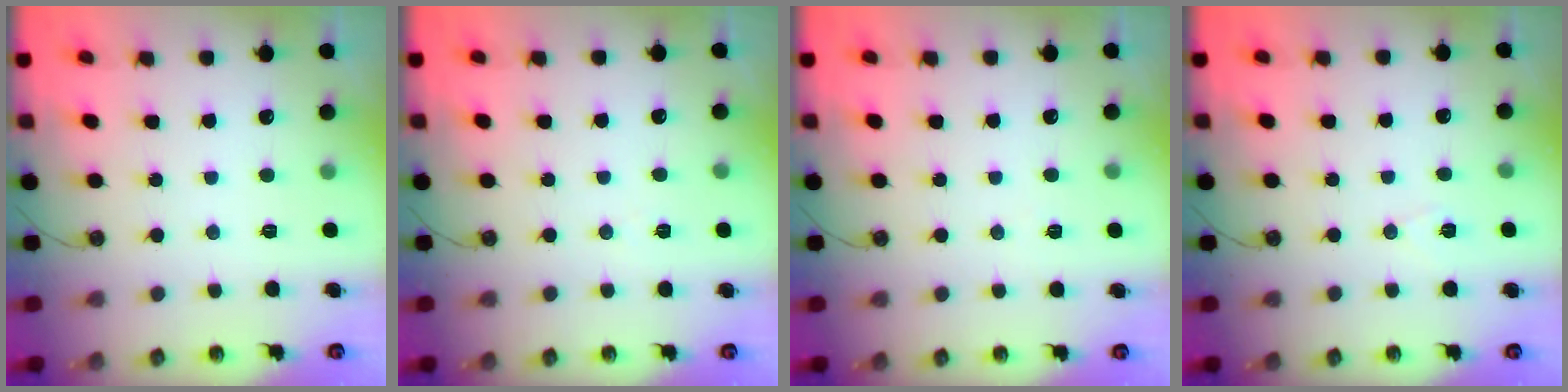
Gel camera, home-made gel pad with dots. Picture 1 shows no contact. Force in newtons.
{"total": 5.1, "press": 2.7, "slide": 4.3}
{"total": 5.2, "press": 2.8, "slide": 4.4}
{"total": 5.3, "press": 3.0, "slide": 4.4}